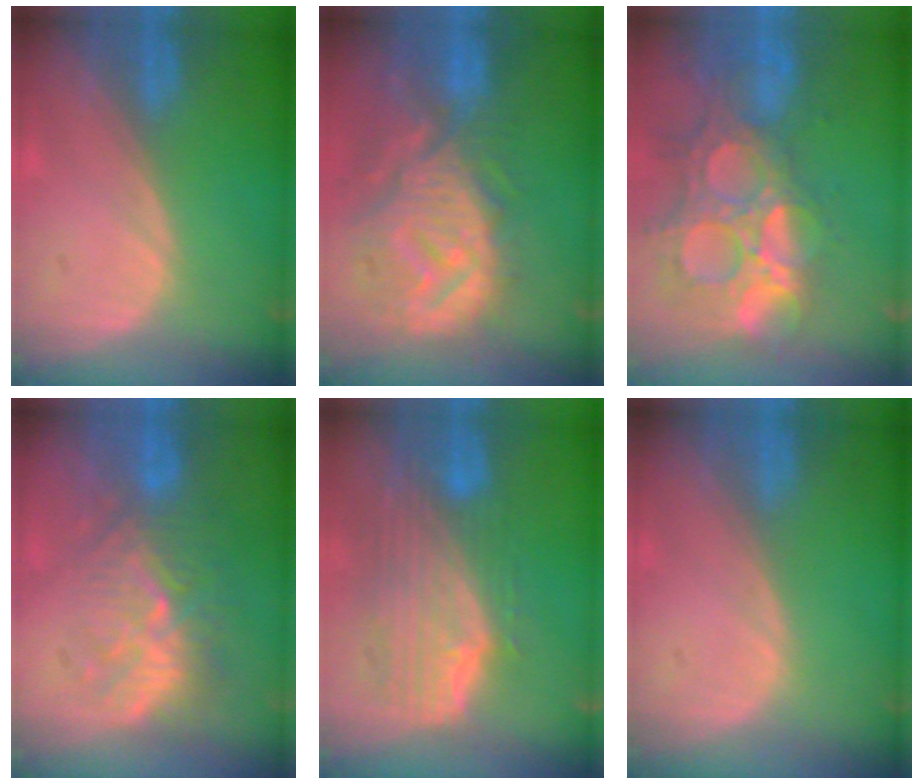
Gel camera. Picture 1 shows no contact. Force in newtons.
{"total": 12.4, "press": 11.1, "slide": 5.6}
{"total": 14.9, "press": 12.3, "slide": 8.4}
{"total": 9.3, "press": 8.9, "slide": 2.6}
{"total": 10.0, "press": 8.9, "slide": 4.6}
{"total": 0.0}